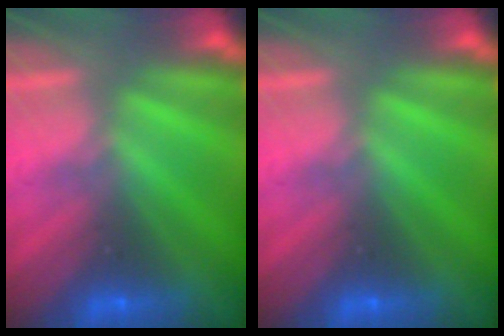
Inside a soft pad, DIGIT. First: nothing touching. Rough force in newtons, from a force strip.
{"total": 0.0}